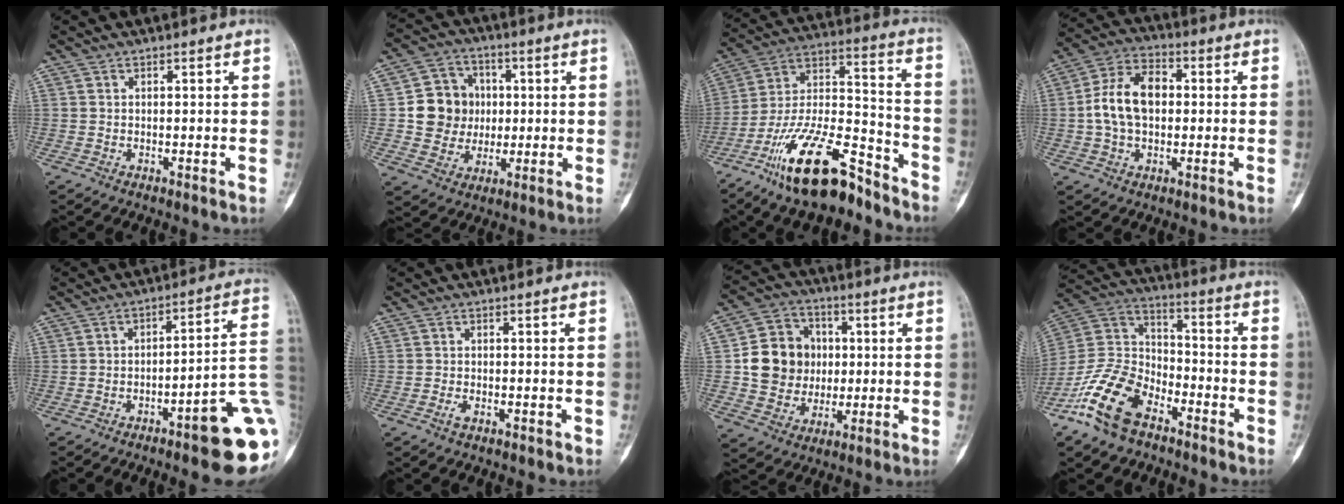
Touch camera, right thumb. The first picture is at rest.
{"total": 11.0, "force": [0.7, 10.2, 3.9], "torque": [-0.024, 0.012, 0.015]}
{"total": 20.9, "force": [-14.2, 7.2, 13.5], "torque": [-0.259, 0.084, -0.252]}
{"total": 11.4, "force": [0.4, 7.5, 8.6], "torque": [-0.158, 0.028, 0.004]}
{"total": 15.5, "force": [-5.8, 3.0, 14.0], "torque": [-0.123, 0.047, -0.069]}
{"total": 1.2, "force": [-0.8, 0.6, 0.7], "torque": [-0.020, 0.003, -0.014]}
{"total": 13.1, "force": [0.7, 11.8, 5.6], "torque": [-0.066, 0.017, 0.018]}
{"total": 16.0, "force": [-10.0, 8.6, 9.0], "torque": [-0.181, 0.062, -0.197]}